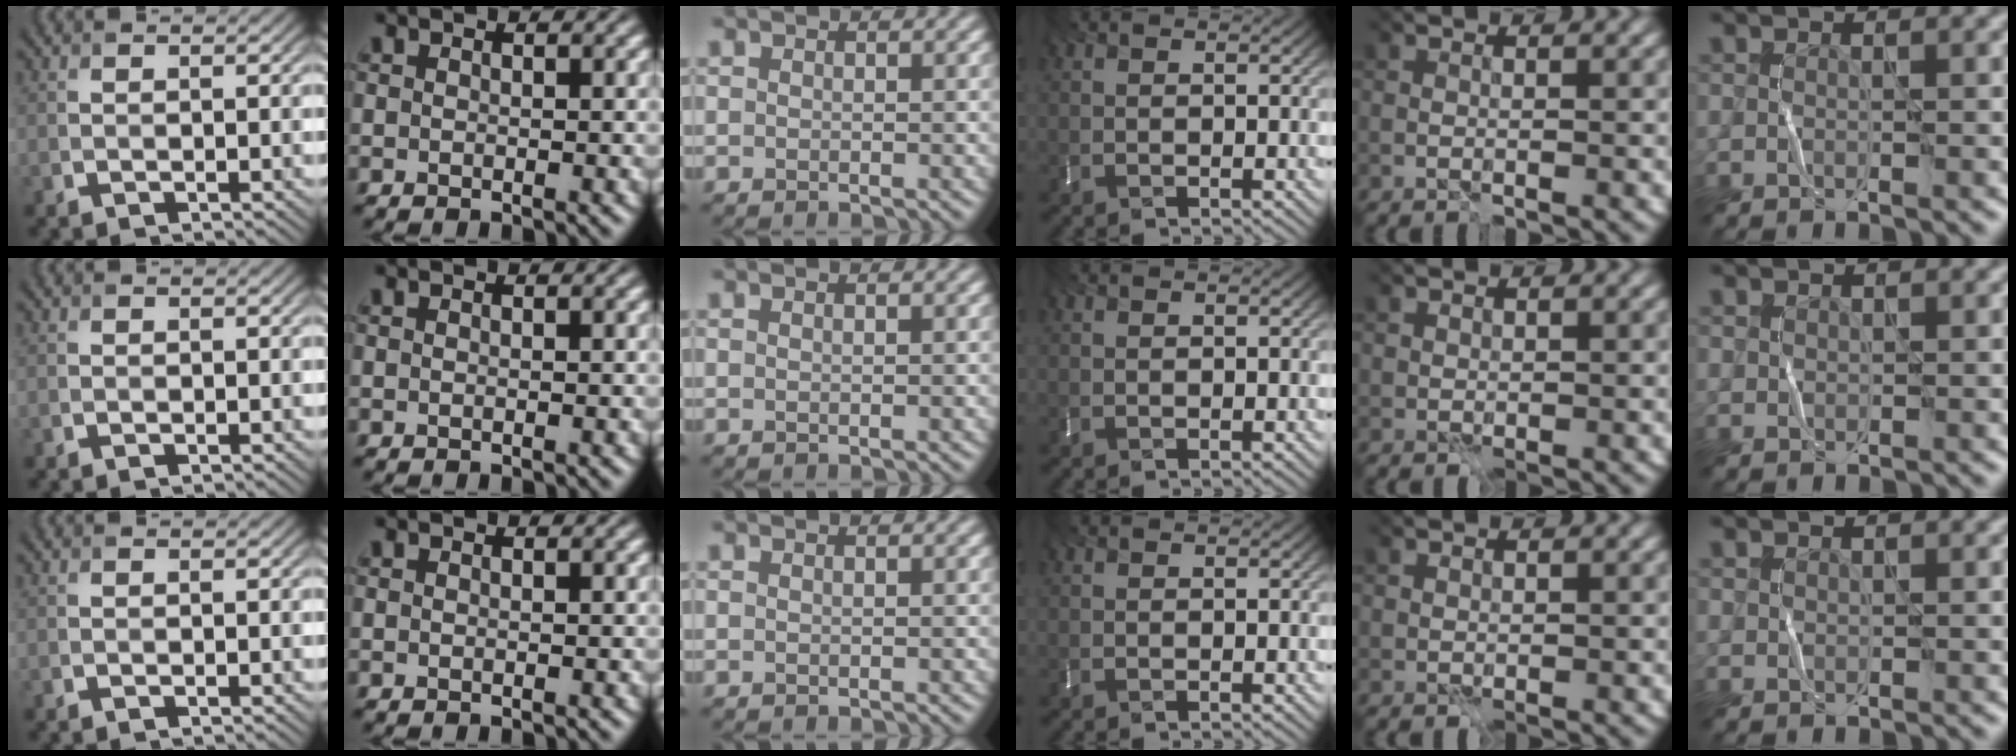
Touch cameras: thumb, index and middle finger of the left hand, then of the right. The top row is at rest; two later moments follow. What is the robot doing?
{"motion": "fold", "object": "bubble wrap"}